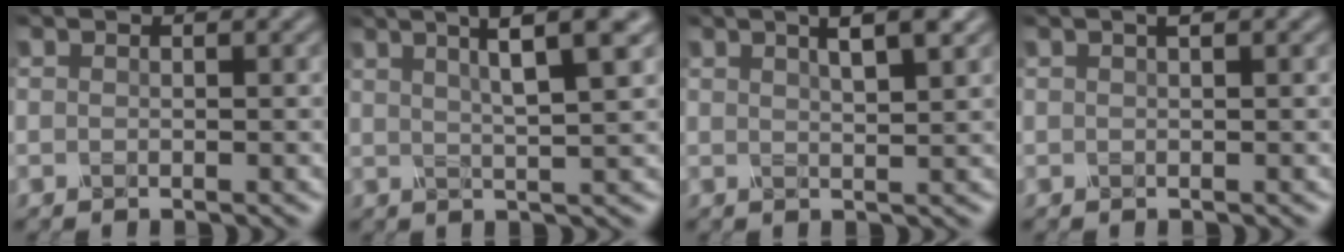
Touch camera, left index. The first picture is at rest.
{"total": 7.0, "force": [3.4, 1.4, 5.9], "torque": [-0.074, 0.022, 0.044]}
{"total": 4.9, "force": [2.7, 1.5, 3.8], "torque": [-0.032, 0.020, 0.021]}
{"total": 1.4, "force": [0.6, 0.5, 1.2], "torque": [-0.006, 0.002, -0.002]}